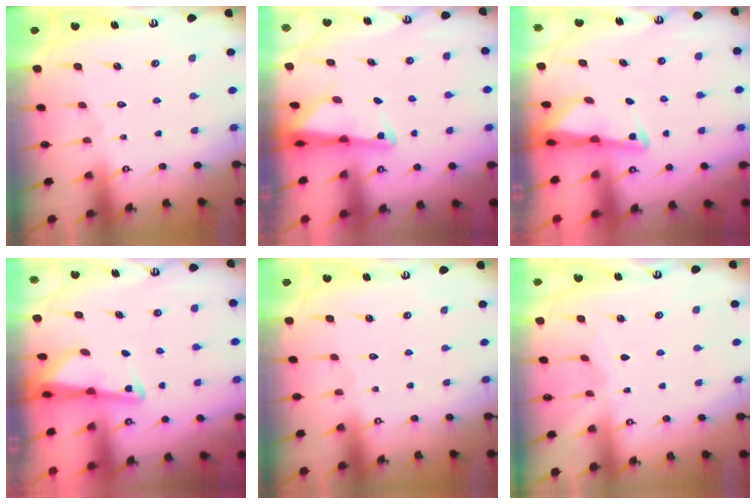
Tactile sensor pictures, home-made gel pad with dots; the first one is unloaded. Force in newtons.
{"total": 2.6, "press": 2.6, "slide": 0.5}
{"total": 2.3, "press": 2.2, "slide": 0.3}
{"total": 2.3, "press": 2.2, "slide": 0.3}
{"total": 0.0}
{"total": 2.7, "press": 2.7, "slide": 0.3}